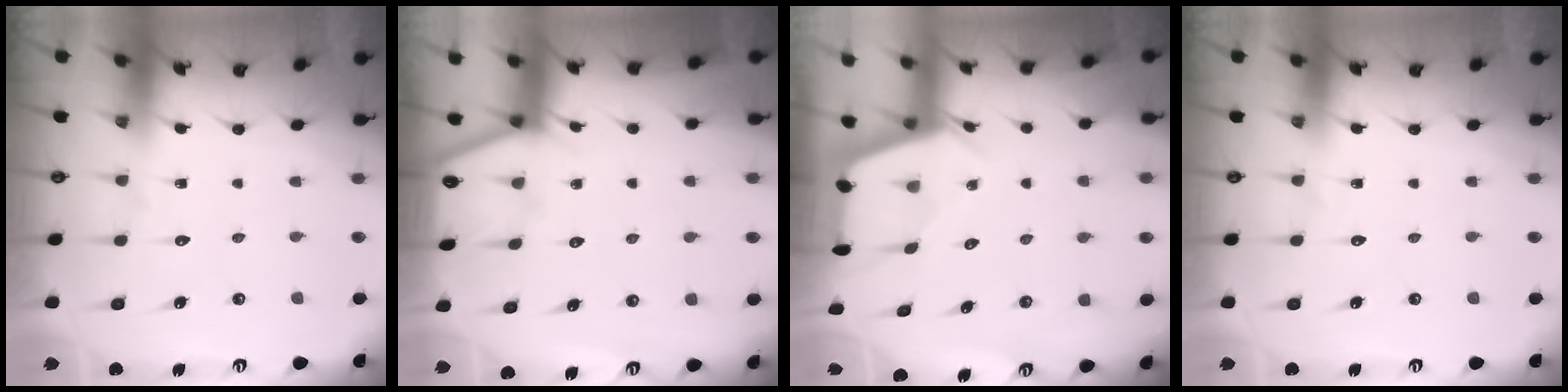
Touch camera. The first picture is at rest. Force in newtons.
{"total": 2.4, "press": 2.4, "slide": 0.4}
{"total": 2.5, "press": 2.5, "slide": 0.3}
{"total": 0.0}